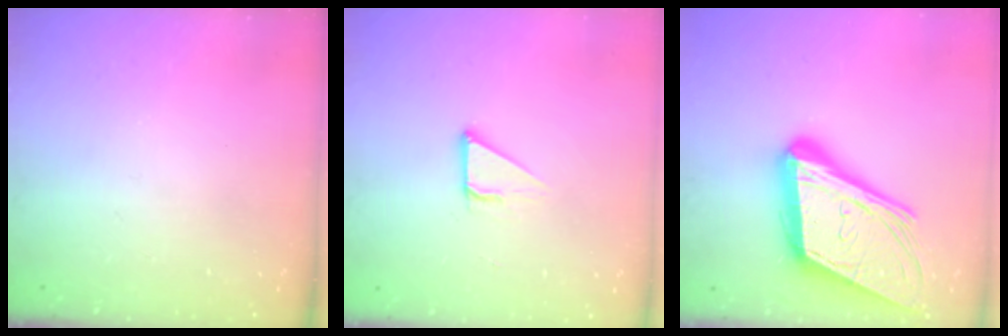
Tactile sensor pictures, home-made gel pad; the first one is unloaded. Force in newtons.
{"total": 2.8, "press": 2.8, "slide": 0.2}
{"total": 22.1, "press": 21.7, "slide": 4.6}